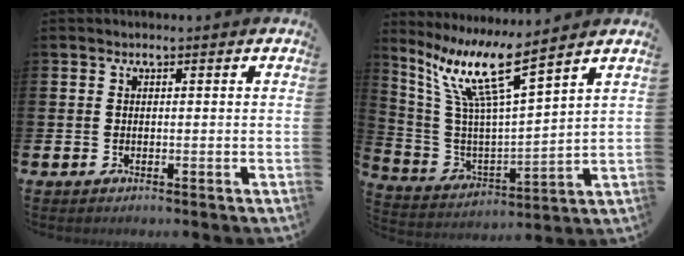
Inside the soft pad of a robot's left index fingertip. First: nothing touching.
{"total": 10.5, "force": [7.6, 0.9, 7.2], "torque": [-0.173, -0.044, 0.124]}